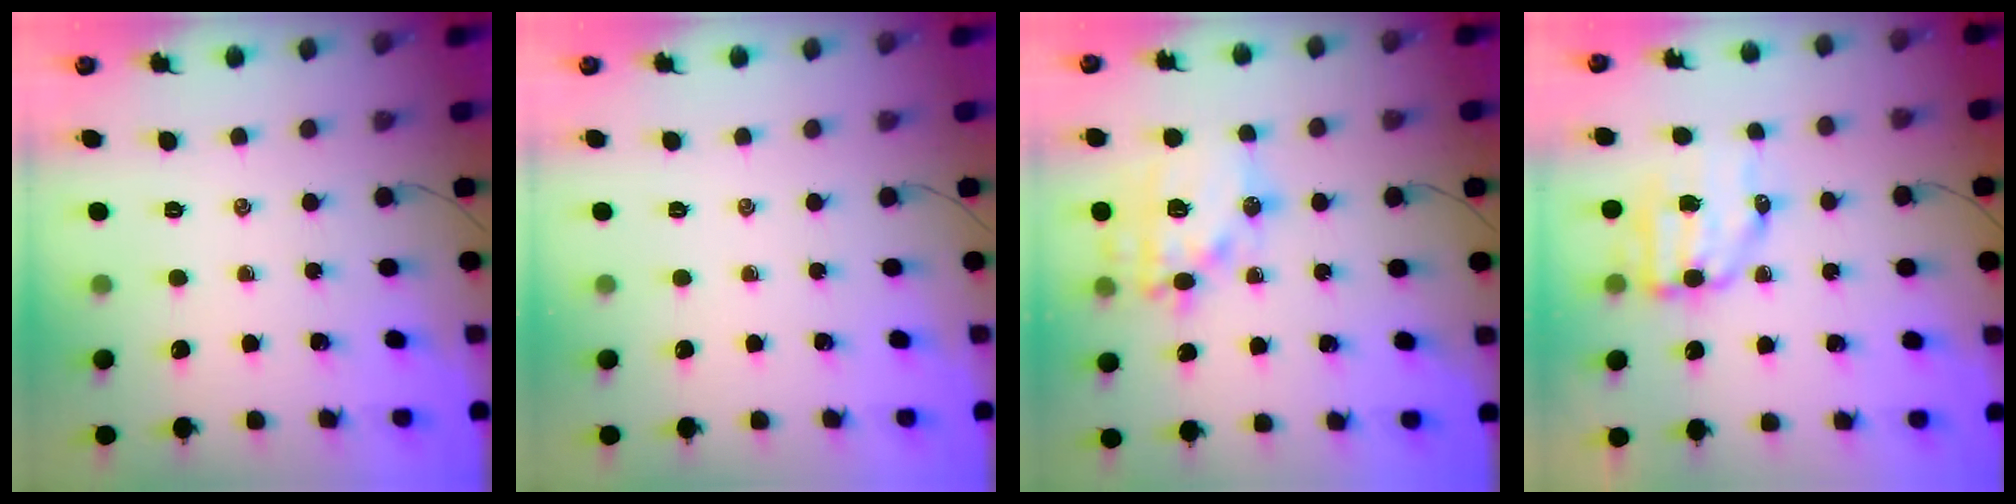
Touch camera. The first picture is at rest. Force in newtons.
{"total": 0.0}
{"total": 17.4, "press": 17.3, "slide": 2.5}
{"total": 9.0, "press": 8.9, "slide": 1.4}